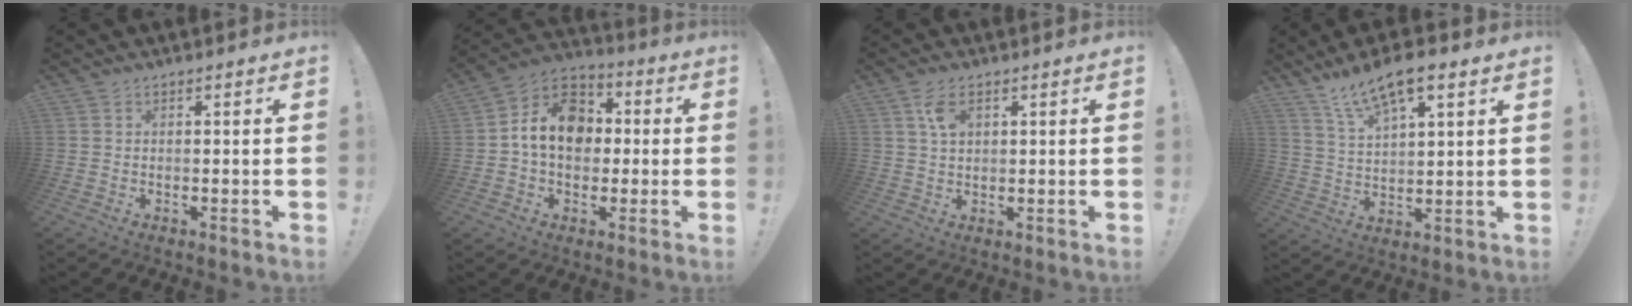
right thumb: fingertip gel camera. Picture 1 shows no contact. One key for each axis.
{"total": 14.0, "fx": 1.3, "fy": 11.0, "fz": 8.6, "tx": -0.112, "ty": 0.015, "tz": 0.033}
{"total": 5.0, "fx": 2.1, "fy": 2.8, "fz": 3.5, "tx": -0.055, "ty": -0.004, "tz": 0.036}
{"total": 11.6, "fx": 8.3, "fy": 3.7, "fz": 7.2, "tx": -0.132, "ty": -0.038, "tz": 0.147}